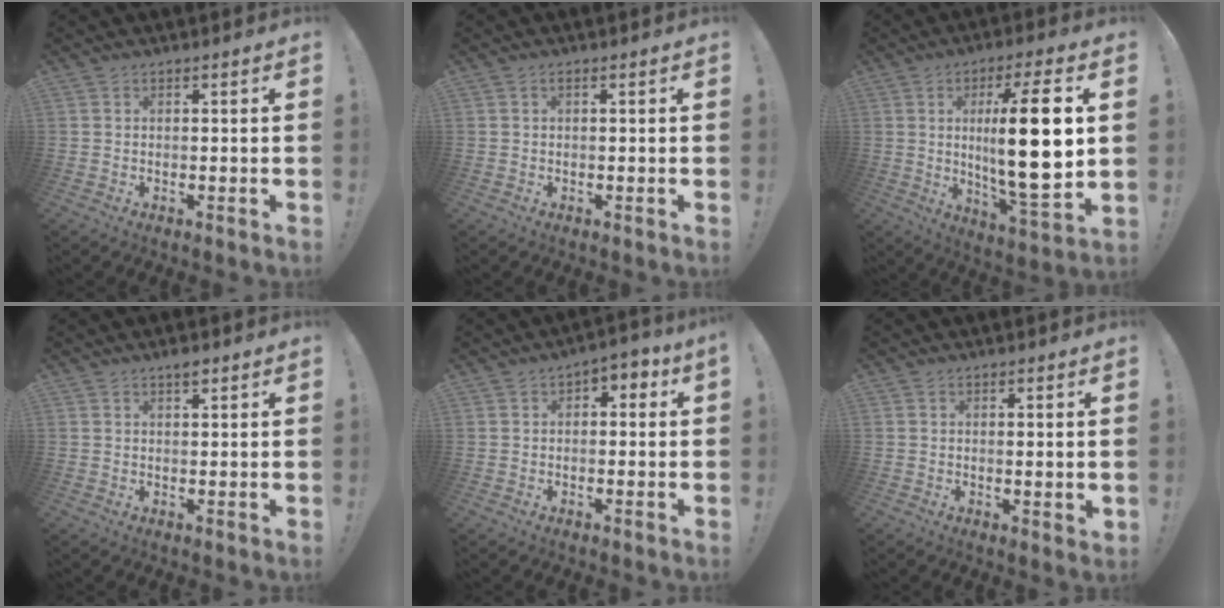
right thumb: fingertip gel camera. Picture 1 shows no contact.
{"total": 0.6, "force": [0.0, 0.3, 0.6], "torque": [-0.004, -0.001, -0.001]}
{"total": 20.1, "force": [2.3, 4.4, 19.5], "torque": [-0.325, -0.018, 0.022]}
{"total": 2.1, "force": [1.5, 0.7, 1.2], "torque": [-0.011, -0.006, 0.024]}
{"total": 3.0, "force": [-0.7, 1.9, 2.2], "torque": [-0.025, 0.009, -0.016]}
{"total": 1.6, "force": [0.7, 0.0, 1.4], "torque": [-0.014, -0.007, 0.009]}